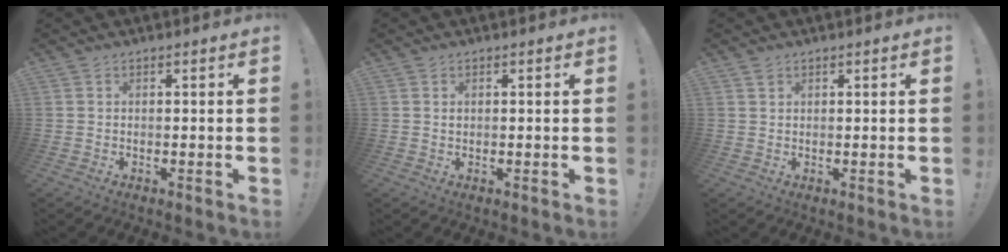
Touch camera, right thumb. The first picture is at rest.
{"total": 0.7, "force": [0.3, 0.5, 0.2], "torque": [0.003, 0.000, 0.005]}
{"total": 1.1, "force": [0.8, 0.7, 0.2], "torque": [0.001, -0.002, 0.015]}